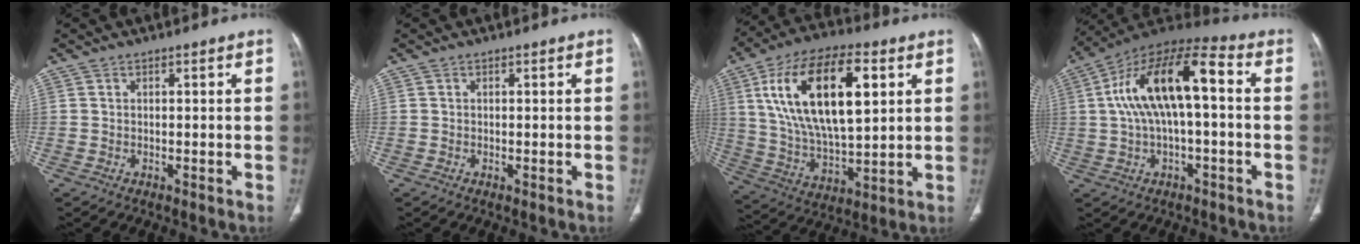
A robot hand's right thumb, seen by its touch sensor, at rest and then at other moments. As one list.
[{"total": 0.0}, {"total": 23.4, "force": [7.2, 10.6, 19.6], "torque": [-0.344, -0.009, 0.126]}, {"total": 17.0, "force": [1.5, 6.9, 15.5], "torque": [-0.284, 0.050, 0.022]}]